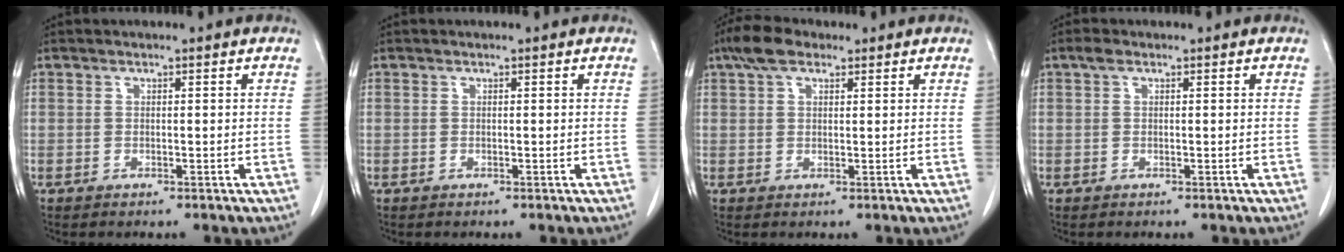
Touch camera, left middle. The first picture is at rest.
{"total": 0.0}
{"total": 4.7, "force": [3.0, 2.3, 2.8], "torque": [-0.060, 0.021, 0.054]}
{"total": 1.0, "force": [0.6, 0.6, 0.7], "torque": [-0.017, 0.014, 0.009]}